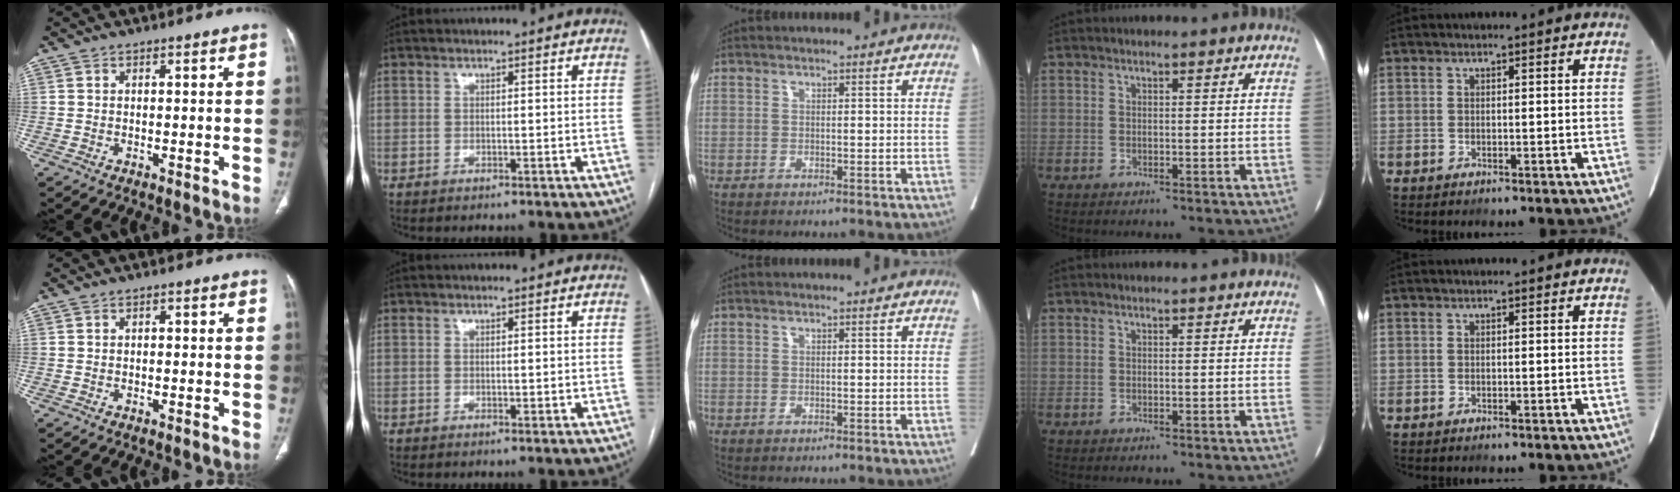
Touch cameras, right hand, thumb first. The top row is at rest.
{"thumb": {"total": 0.7, "force": [0.0, 0.5, 0.5], "torque": [-0.004, 0.003, -0.001]}, "index": {"total": 0.8, "force": [0.0, 0.4, 0.6], "torque": [-0.009, -0.003, 0.000]}}